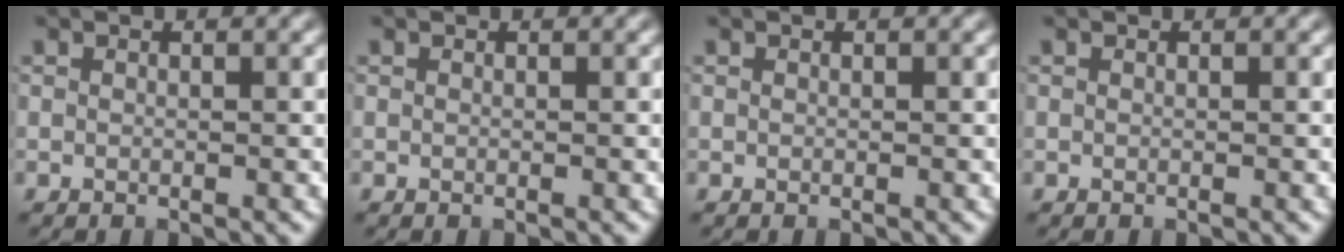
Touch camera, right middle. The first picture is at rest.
{"total": 0.0}
{"total": 0.0}
{"total": 0.0}